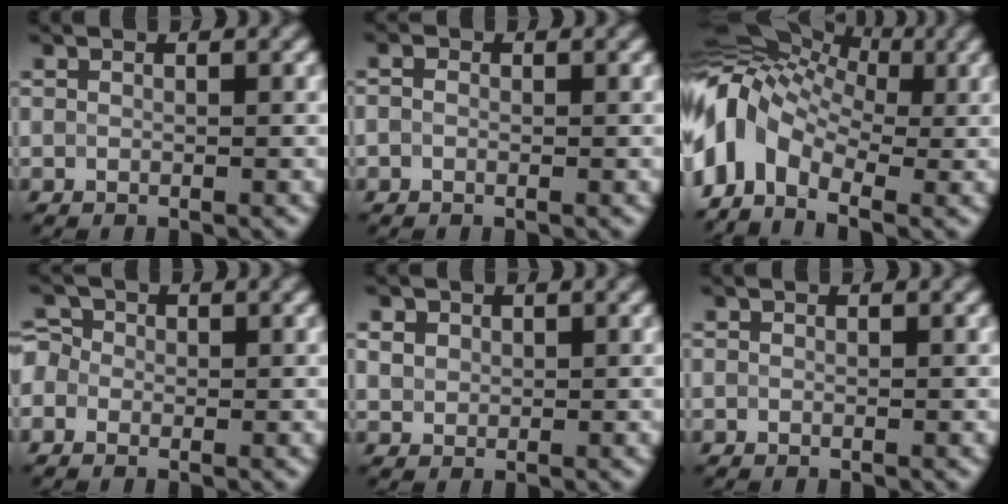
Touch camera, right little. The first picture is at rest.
{"total": 0.7, "force": [-0.1, 0.6, 0.4], "torque": [-0.010, 0.002, -0.006]}
{"total": 10.0, "force": [-1.3, 7.2, 6.8], "torque": [-0.139, 0.009, -0.048]}
{"total": 2.3, "force": [0.1, 2.1, 0.9], "torque": [-0.005, 0.014, -0.021]}
{"total": 1.6, "force": [0.8, 1.3, 0.5], "torque": [-0.011, -0.001, 0.021]}
{"total": 0.0}